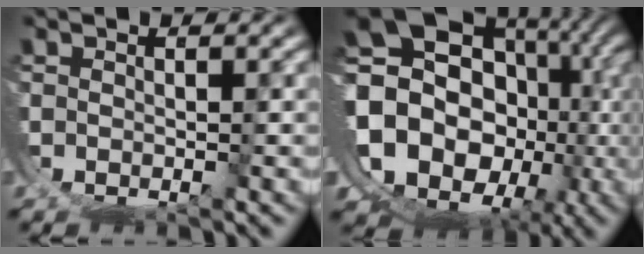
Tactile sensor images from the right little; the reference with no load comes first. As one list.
[{"total": 21.6, "force": [-1.3, 18.7, 10.7], "torque": [-0.237, -0.057, -0.023]}]